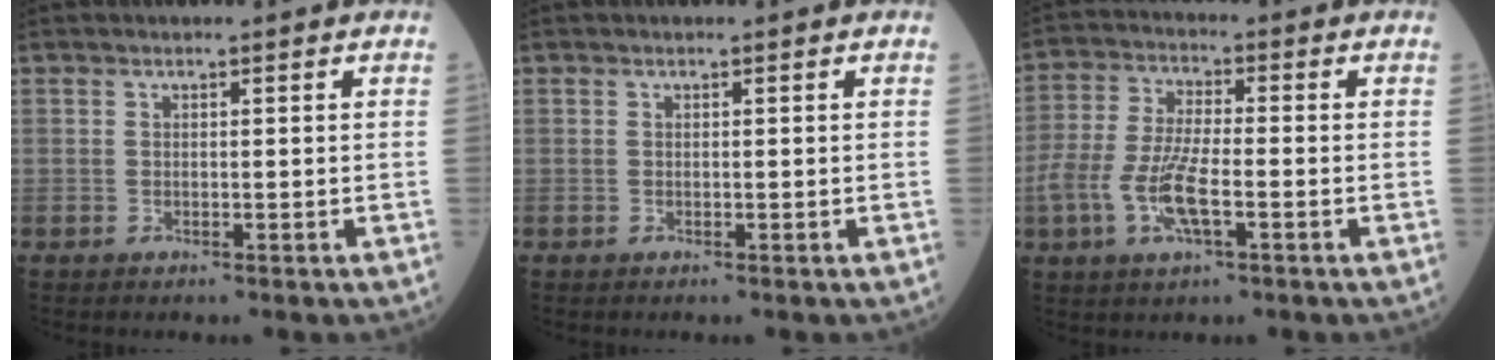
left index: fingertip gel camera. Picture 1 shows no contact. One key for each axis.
{"total": 0.0}
{"total": 8.9, "fx": -3.1, "fy": 2.7, "fz": 7.9, "tx": -0.176, "ty": -0.006, "tz": -0.060}